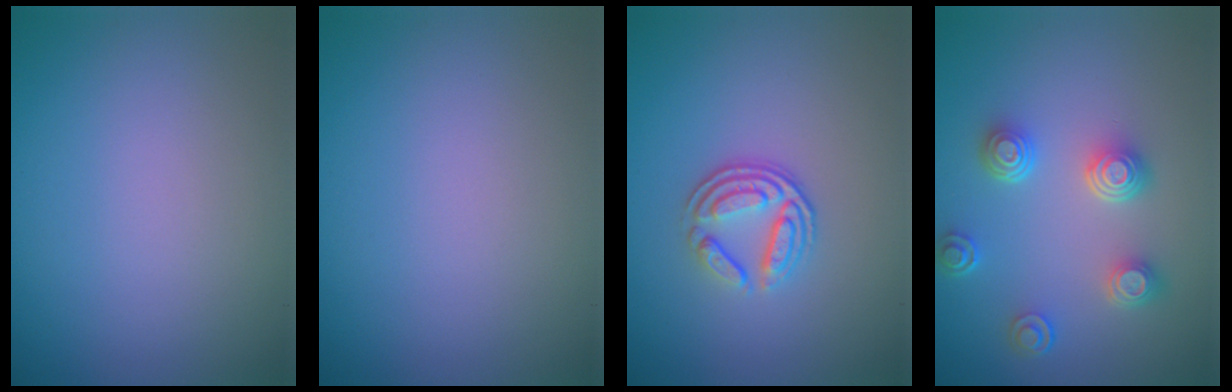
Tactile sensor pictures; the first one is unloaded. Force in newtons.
{"total": 0.0}
{"total": 3.5, "press": 2.6, "slide": 2.3}
{"total": 4.1, "press": 3.2, "slide": 2.6}